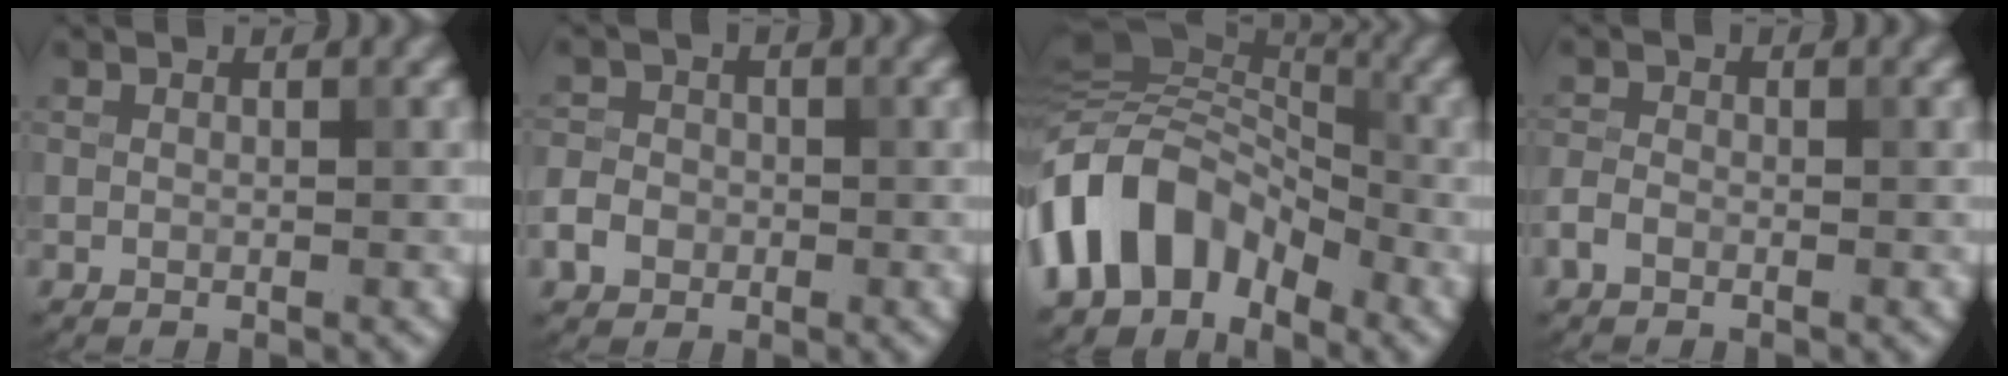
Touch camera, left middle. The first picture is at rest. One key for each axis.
{"total": 2.7, "fx": -1.0, "fy": 2.2, "fz": 1.1, "tx": -0.010, "ty": 0.001, "tz": -0.023}
{"total": 9.4, "fx": -4.8, "fy": 5.9, "fz": 5.6, "tx": -0.091, "ty": 0.017, "tz": -0.108}
{"total": 1.5, "fx": -0.9, "fy": 0.8, "fz": 0.8, "tx": -0.014, "ty": 0.004, "tz": -0.024}